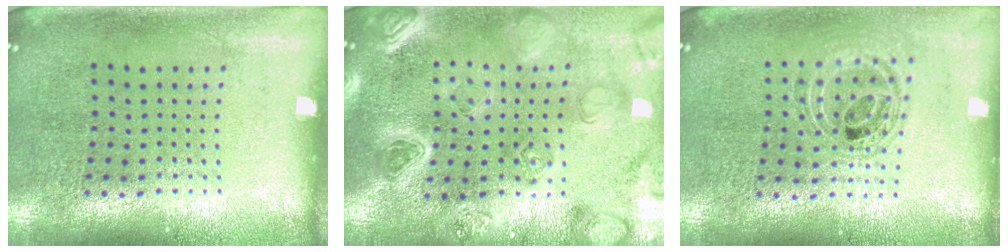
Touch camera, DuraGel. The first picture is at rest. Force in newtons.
{"total": 2.4, "press": 2.4, "slide": 0.2}
{"total": 0.9, "press": 0.9, "slide": 0.2}